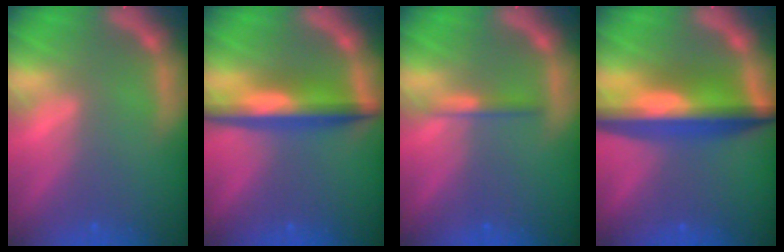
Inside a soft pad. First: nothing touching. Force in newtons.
{"total": 6.0}
{"total": 1.4}
{"total": 9.1}